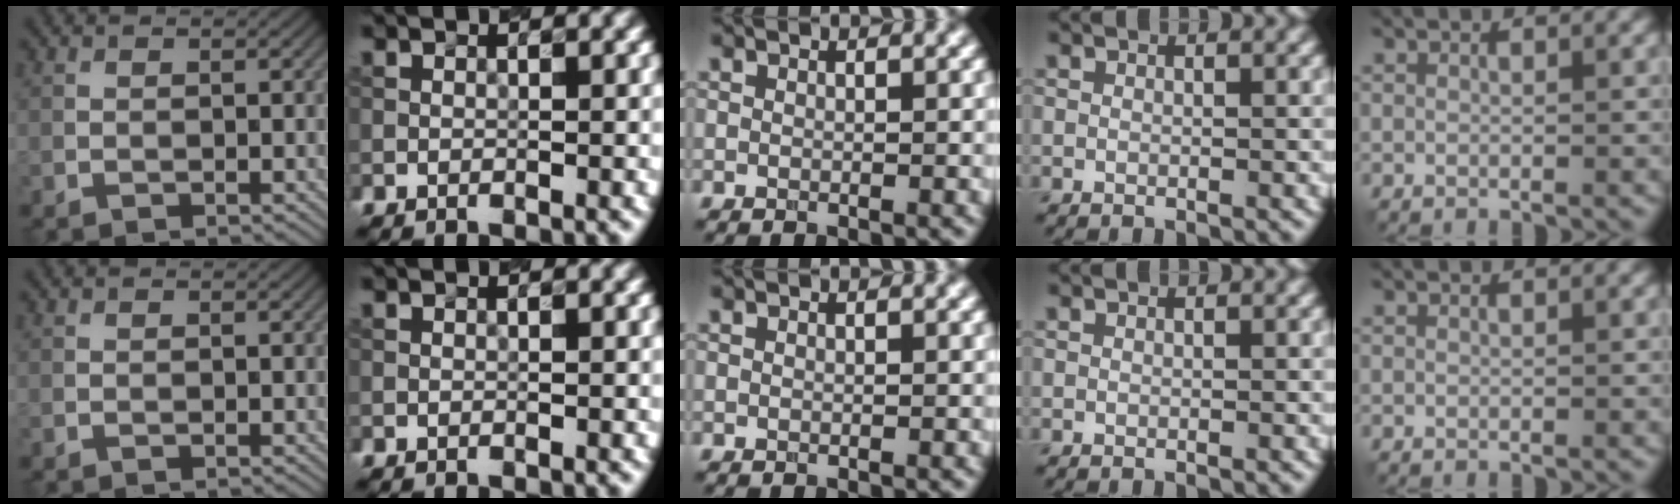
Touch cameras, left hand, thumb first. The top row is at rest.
{}